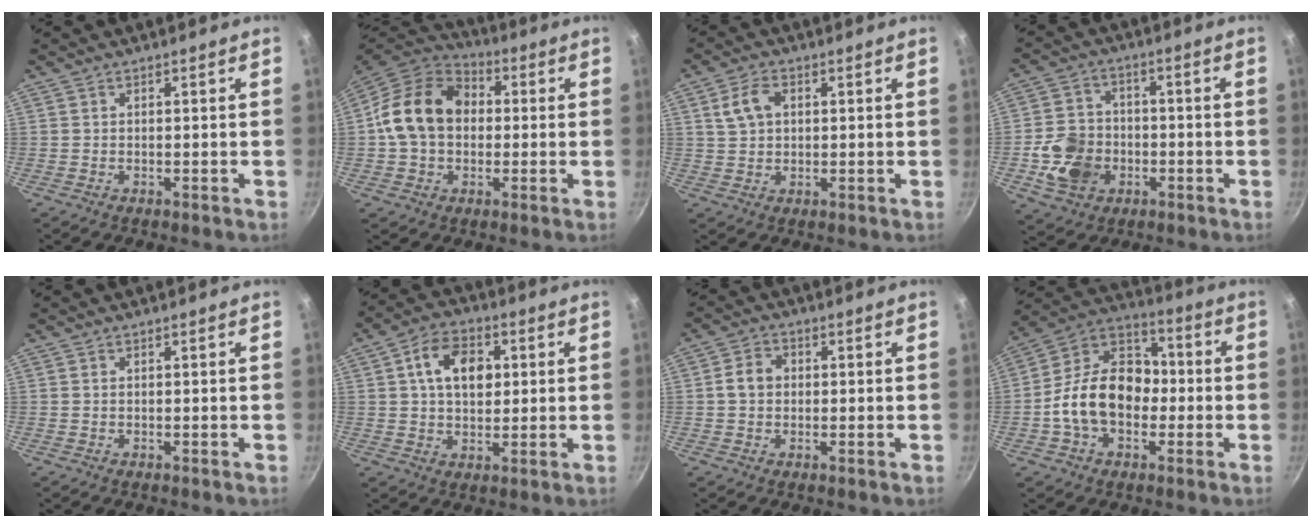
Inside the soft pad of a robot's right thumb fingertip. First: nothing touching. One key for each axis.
{"total": 16.0, "fx": 1.1, "fy": 12.2, "fz": 10.2, "tx": -0.151, "ty": 0.034, "tz": 0.005}
{"total": 5.8, "fx": 1.6, "fy": 4.0, "fz": 3.8, "tx": -0.062, "ty": 0.006, "tz": 0.028}
{"total": 11.1, "fx": -2.8, "fy": 9.1, "fz": 5.8, "tx": -0.088, "ty": 0.020, "tz": -0.050}
{"total": 0.0}
{"total": 10.7, "fx": 2.4, "fy": 7.3, "fz": 7.5, "tx": -0.103, "ty": 0.007, "tz": 0.030}
{"total": 4.4, "fx": 0.2, "fy": 3.7, "fz": 2.5, "tx": -0.031, "ty": 0.013, "tz": -0.005}
{"total": 17.1, "fx": -2.4, "fy": 12.3, "fz": 11.6, "tx": -0.161, "ty": 0.047, "tz": -0.061}